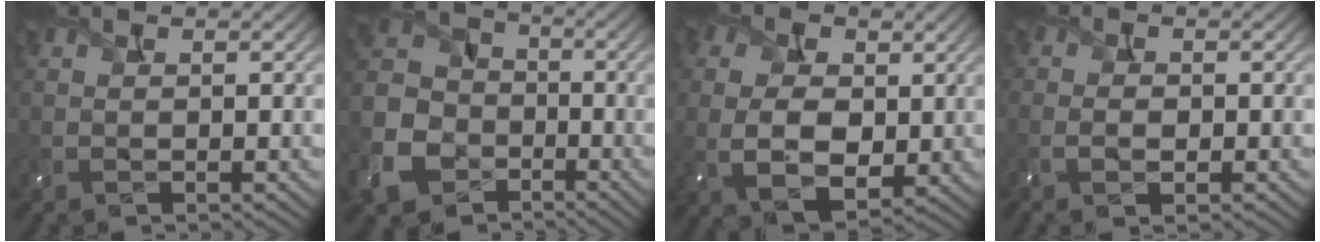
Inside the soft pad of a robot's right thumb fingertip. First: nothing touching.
{"total": 13.1, "force": [-6.2, 9.9, 5.9], "torque": [-0.190, -0.041, -0.121]}
{"total": 9.0, "force": [0.2, 5.8, 6.8], "torque": [-0.175, 0.001, 0.007]}
{"total": 2.5, "force": [-1.0, 1.1, 2.0], "torque": [-0.034, -0.003, -0.015]}